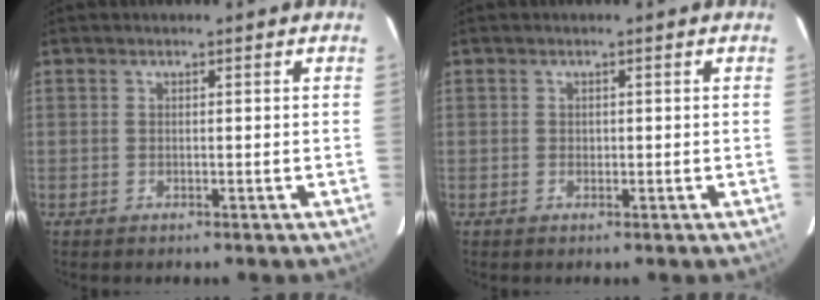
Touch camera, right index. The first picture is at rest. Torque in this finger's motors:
{"motor_torque": [0.12, -0.03, 0.03, 0.00]}